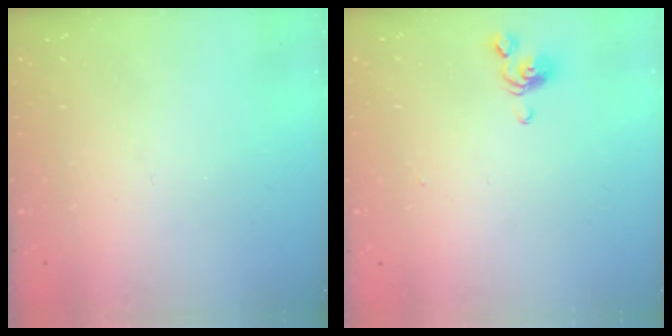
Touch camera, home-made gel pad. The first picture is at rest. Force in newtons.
{"total": 0.7, "press": 0.6, "slide": 0.5}